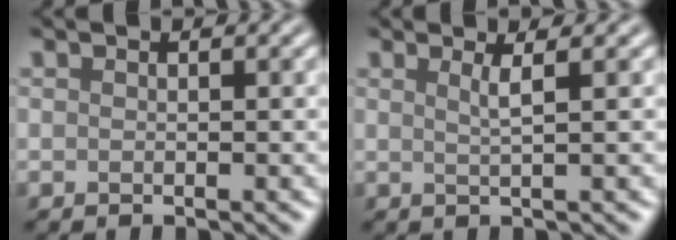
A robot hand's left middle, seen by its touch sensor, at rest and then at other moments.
{"total": 1.8, "force": [0.6, 0.5, 1.6], "torque": [-0.022, 0.001, 0.006]}